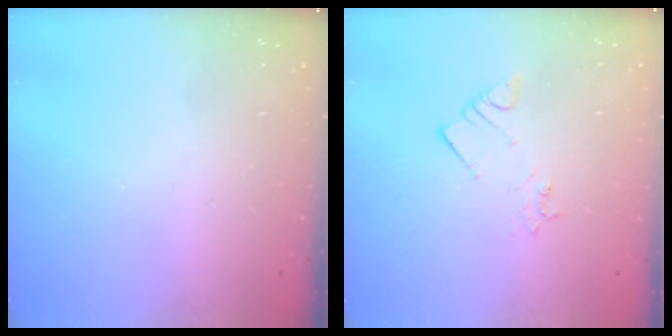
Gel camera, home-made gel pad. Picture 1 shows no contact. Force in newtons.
{"total": 2.8, "press": 2.7, "slide": 0.5}